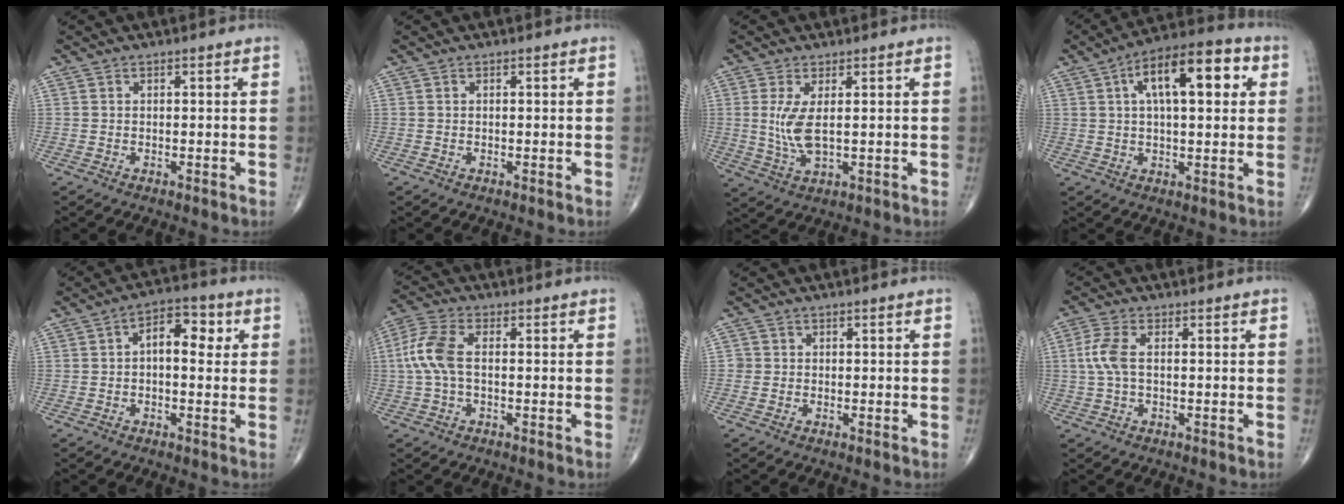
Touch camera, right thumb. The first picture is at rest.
{"total": 0.0}
{"total": 6.0, "force": [0.8, 2.1, 5.6], "torque": [-0.128, -0.015, 0.023]}
{"total": 15.5, "force": [4.6, 6.4, 13.4], "torque": [-0.187, 0.022, 0.062]}
{"total": 7.5, "force": [1.2, 4.1, 6.1], "torque": [-0.070, 0.020, 0.011]}
{"total": 5.9, "force": [0.0, 2.5, 5.4], "torque": [-0.145, 0.013, -0.007]}
{"total": 1.0, "force": [-0.1, 0.9, 0.0], "torque": [0.006, 0.004, -0.004]}
{"total": 4.7, "force": [0.3, 2.2, 4.2], "torque": [-0.116, 0.009, 0.002]}